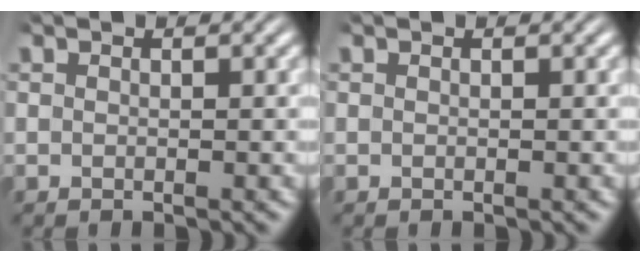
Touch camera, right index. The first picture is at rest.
{"total": 0.0}